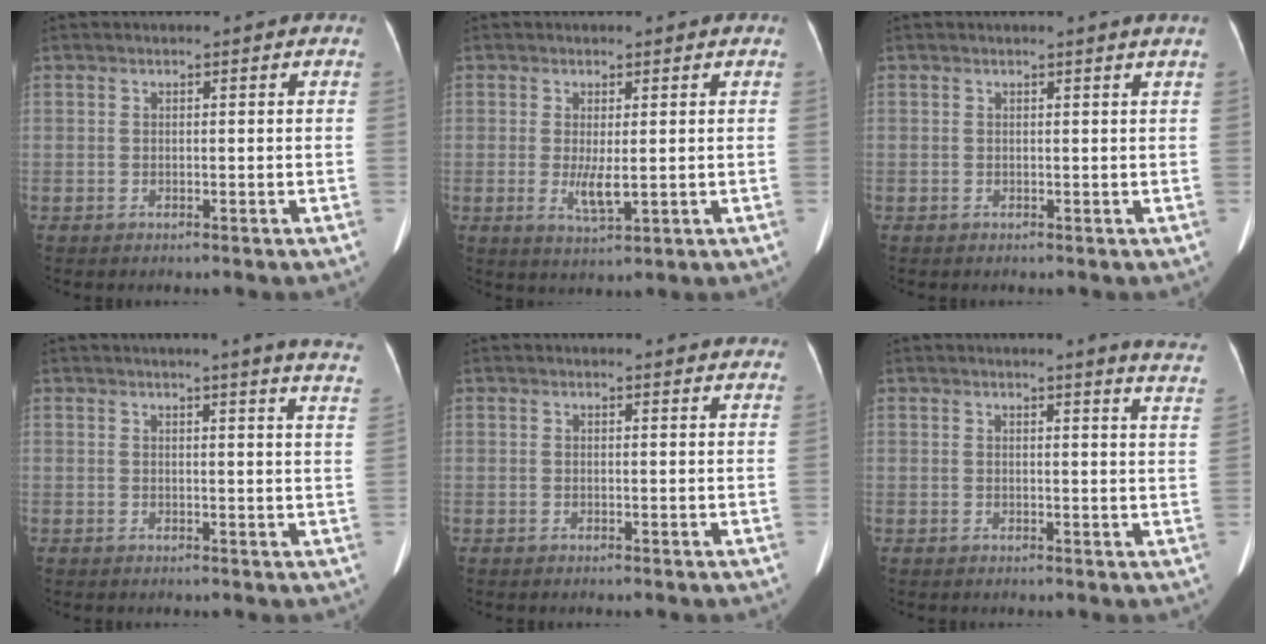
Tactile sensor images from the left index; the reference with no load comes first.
{"total": 3.5, "force": [-0.2, 0.8, 3.4], "torque": [-0.067, -0.012, 0.003]}
{"total": 0.8, "force": [0.7, -0.2, 0.3], "torque": [-0.012, -0.001, 0.008]}
{"total": 12.5, "force": [11.3, -0.6, 5.4], "torque": [-0.061, -0.057, 0.103]}
{"total": 6.7, "force": [6.5, 0.9, 1.5], "torque": [-0.009, 0.003, 0.053]}
{"total": 8.5, "force": [8.1, -1.0, 2.5], "torque": [-0.022, -0.068, 0.061]}